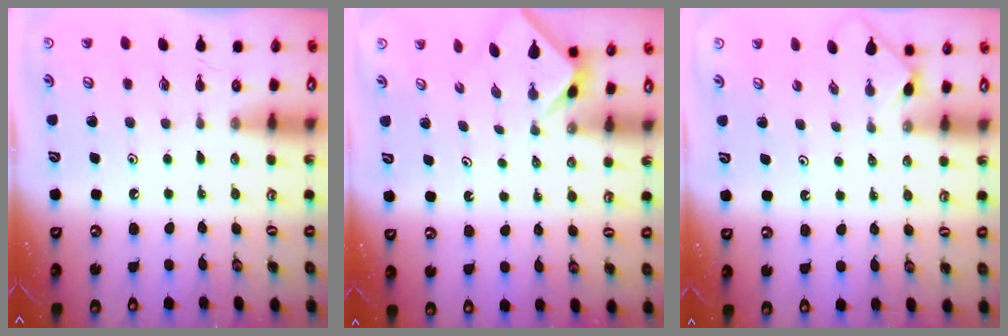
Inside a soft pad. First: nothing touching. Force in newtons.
{"total": 2.3, "press": 2.3, "slide": 0.1}
{"total": 0.0}